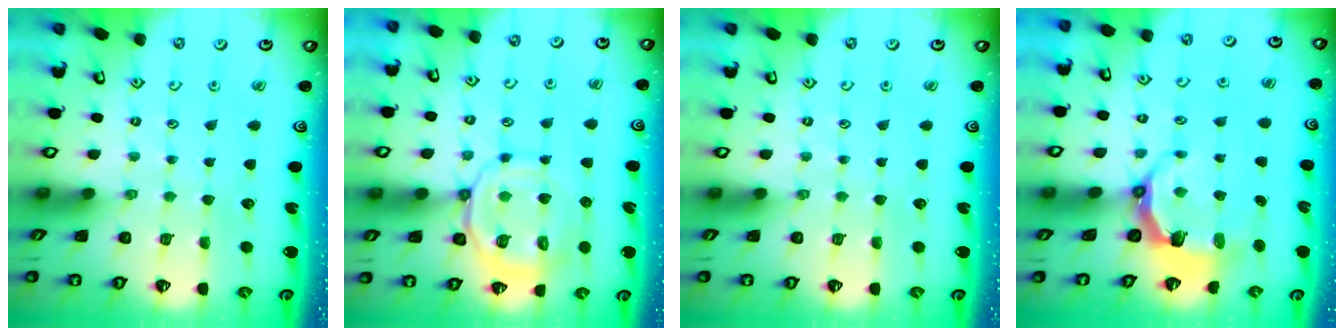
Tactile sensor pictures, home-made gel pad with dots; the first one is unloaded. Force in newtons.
{"total": 11.5, "press": 11.4, "slide": 1.5}
{"total": 0.0}
{"total": 5.5, "press": 3.9, "slide": 3.8}